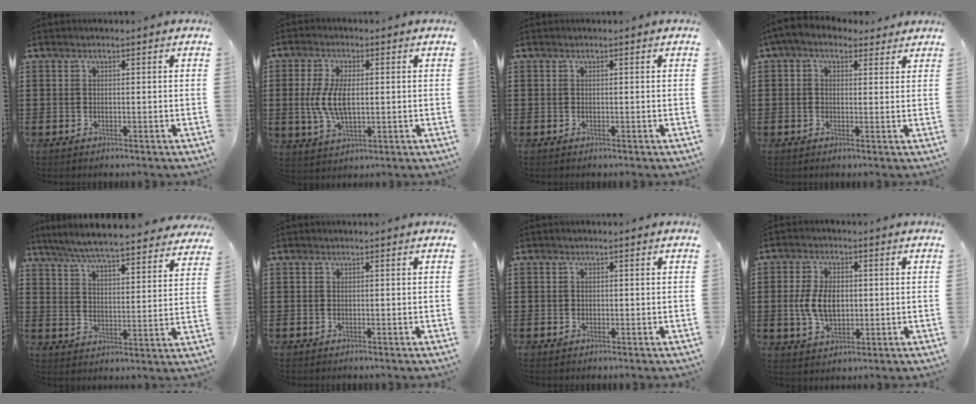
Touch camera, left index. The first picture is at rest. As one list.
[{"total": 7.2, "force": [0.2, 3.3, 6.4], "torque": [-0.142, 0.001, 0.000]}, {"total": 0.0}, {"total": 3.1, "force": [1.8, 2.0, 1.7], "torque": [-0.039, 0.002, 0.032]}, {"total": 6.4, "force": [6.1, -0.1, 2.1], "torque": [-0.067, -0.039, 0.105]}, {"total": 0.0}, {"total": 0.5, "force": [0.0, 0.5, 0.1], "torque": [-0.005, 0.003, -0.001]}, {"total": 6.8, "force": [0.1, 4.1, 5.5], "torque": [-0.119, 0.002, -0.005]}]